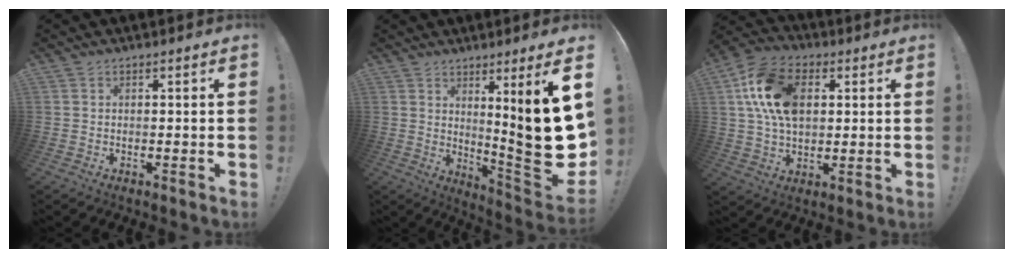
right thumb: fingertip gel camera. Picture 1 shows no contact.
{"total": 17.9, "force": [4.0, 1.6, 17.3], "torque": [-0.230, -0.056, 0.062]}
{"total": 17.5, "force": [4.0, 11.7, 12.3], "torque": [-0.221, 0.008, 0.078]}